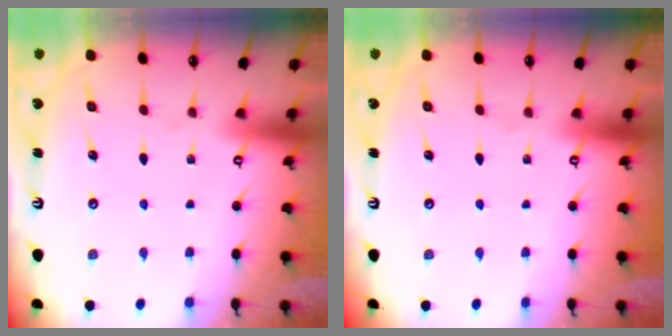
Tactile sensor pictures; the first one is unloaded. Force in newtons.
{"total": 0.0}